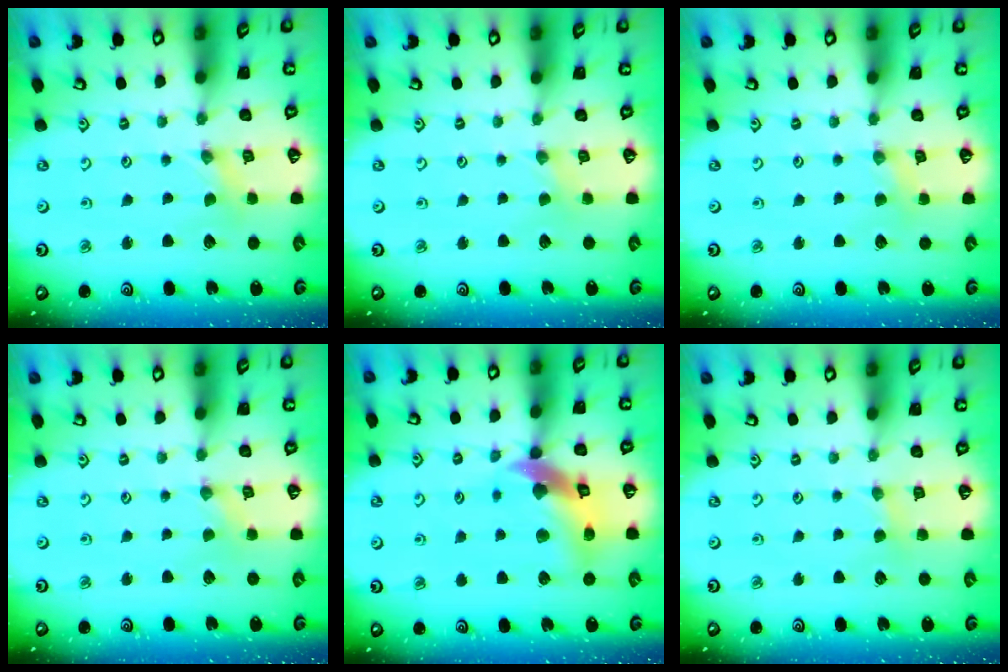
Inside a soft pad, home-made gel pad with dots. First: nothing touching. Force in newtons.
{"total": 0.8, "press": 0.8, "slide": 0.2}
{"total": 2.4, "press": 2.4, "slide": 0.5}
{"total": 0.0}
{"total": 12.7, "press": 12.6, "slide": 1.9}
{"total": 2.2, "press": 2.2, "slide": 0.4}